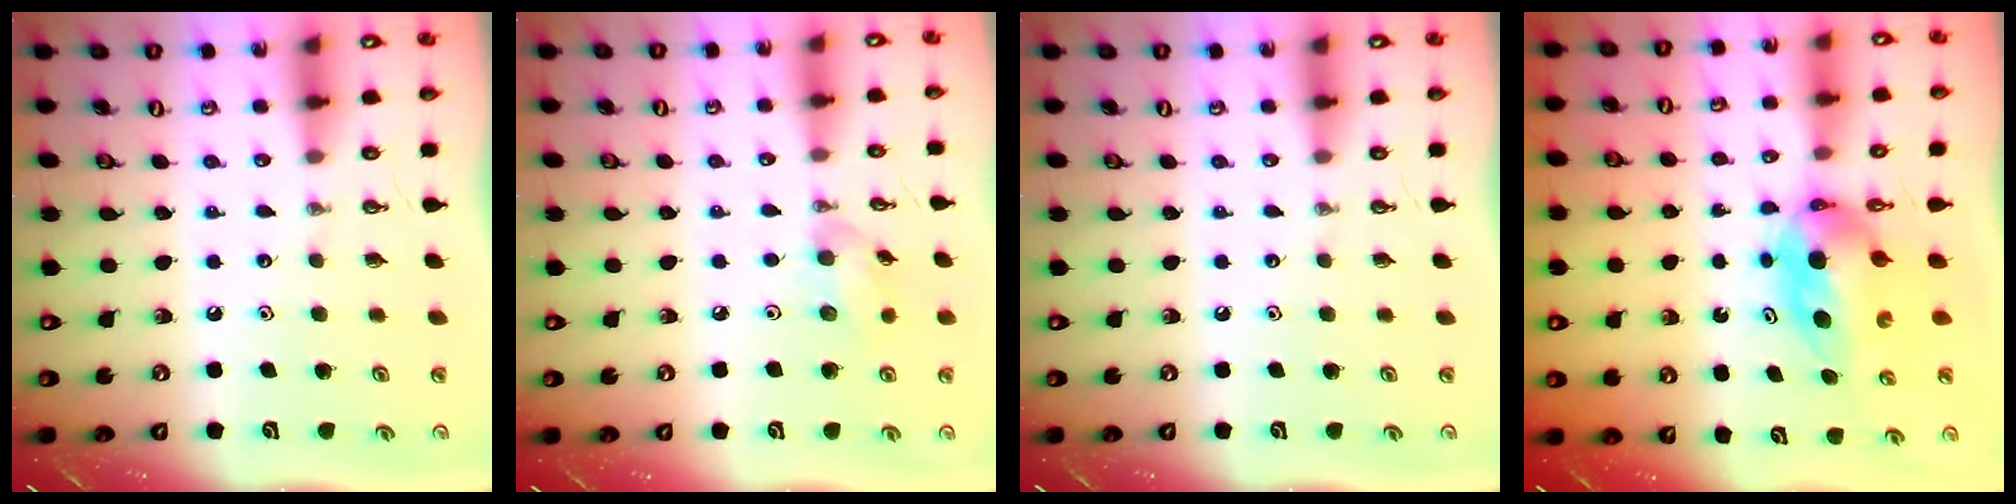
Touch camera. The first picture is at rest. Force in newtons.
{"total": 7.2, "press": 7.1, "slide": 0.6}
{"total": 0.0}
{"total": 5.7, "press": 5.5, "slide": 1.5}